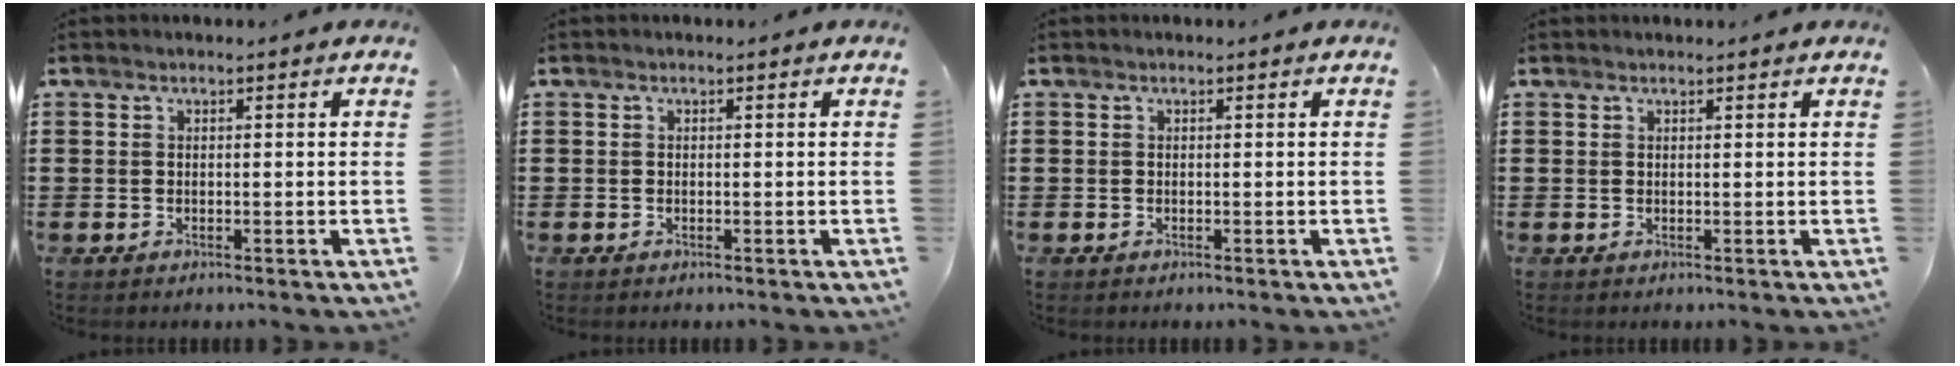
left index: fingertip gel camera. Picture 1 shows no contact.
{"total": 0.0}
{"total": 0.0}
{"total": 0.5, "force": [0.5, 0.0, 0.2], "torque": [-0.005, -0.001, 0.011]}